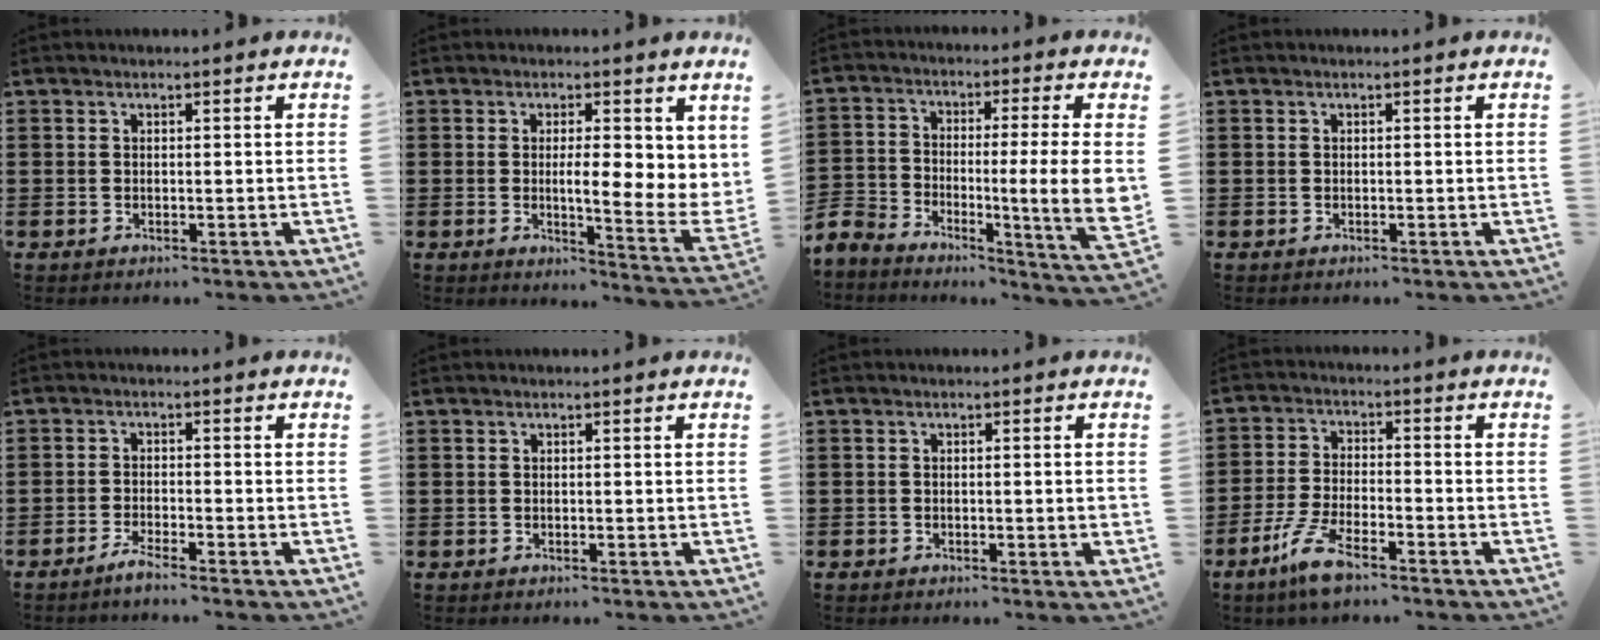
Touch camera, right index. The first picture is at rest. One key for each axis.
{"total": 5.9, "fx": 0.9, "fy": 1.7, "fz": 5.6, "tx": -0.083, "ty": -0.023, "tz": 0.008}
{"total": 10.3, "fx": -2.2, "fy": 2.2, "fz": 9.8, "tx": -0.166, "ty": -0.016, "tz": -0.042}
{"total": 0.0}
{"total": 2.2, "fx": -2.0, "fy": -0.2, "fz": 0.9, "tx": -0.022, "ty": -0.002, "tz": -0.039}
{"total": 0.0}
{"total": 1.4, "fx": -0.4, "fy": 0.3, "fz": 1.4, "tx": -0.023, "ty": -0.004, "tz": -0.006}
{"total": 6.8, "fx": -4.7, "fy": 1.3, "fz": 4.7, "tx": -0.116, "ty": -0.008, "tz": -0.094}